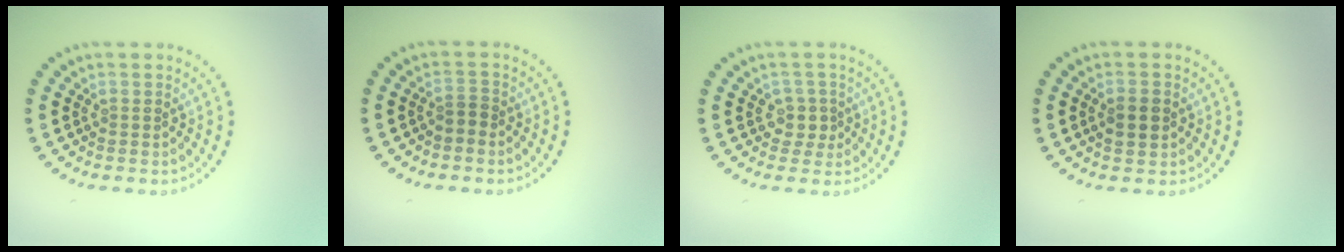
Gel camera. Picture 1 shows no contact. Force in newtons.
{"total": 1.2, "press": 0.8, "slide": 0.8}
{"total": 1.6, "press": 1.2, "slide": 1.0}
{"total": 2.0, "press": 2.0, "slide": 0.1}